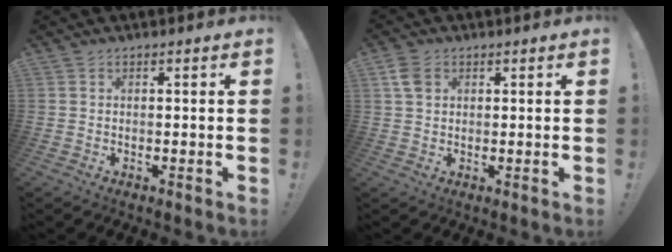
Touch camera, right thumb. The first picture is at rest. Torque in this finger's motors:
{"motor_torque": [0.08, -0.04, 0.16, 0.32, 0.01]}